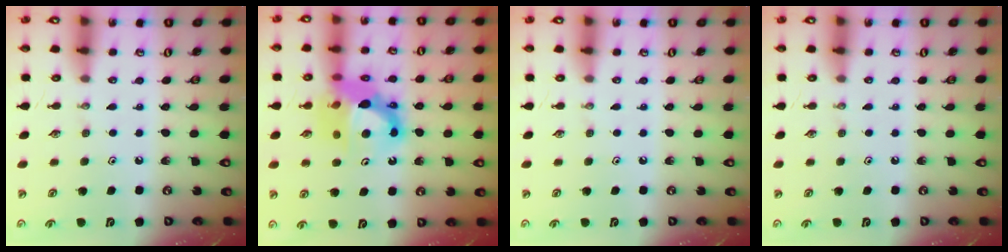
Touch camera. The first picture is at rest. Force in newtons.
{"total": 13.1, "press": 12.9, "slide": 2.4}
{"total": 0.0}
{"total": 0.0}